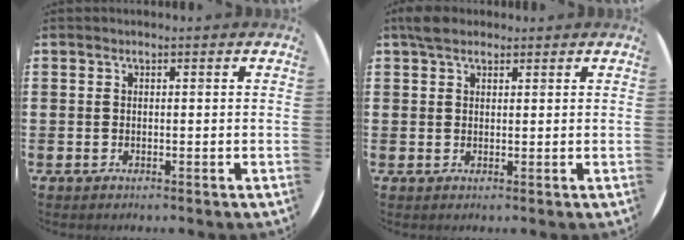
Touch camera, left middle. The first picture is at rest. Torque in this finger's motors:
{"motor_torque": [0.16, -0.49, -0.19, -0.07]}